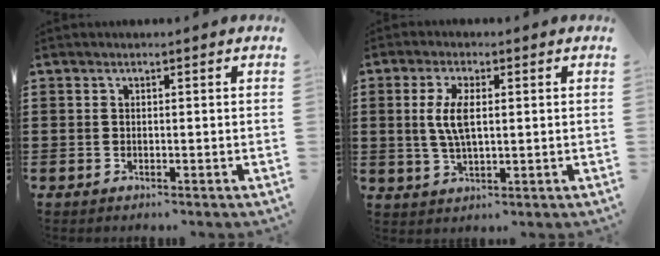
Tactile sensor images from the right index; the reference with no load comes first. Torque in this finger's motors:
{"motor_torque": [0.75, 1.38, 0.18, 0.05]}